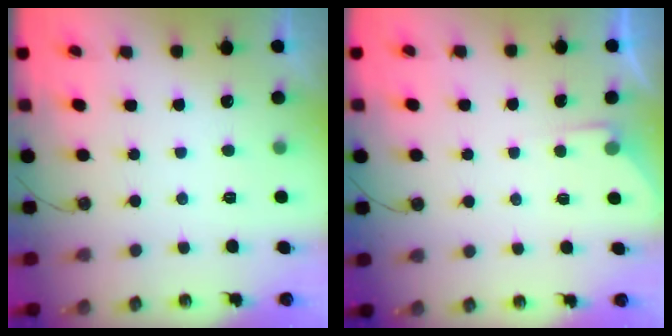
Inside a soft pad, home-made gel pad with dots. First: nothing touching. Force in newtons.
{"total": 3.9, "press": 3.9, "slide": 0.5}